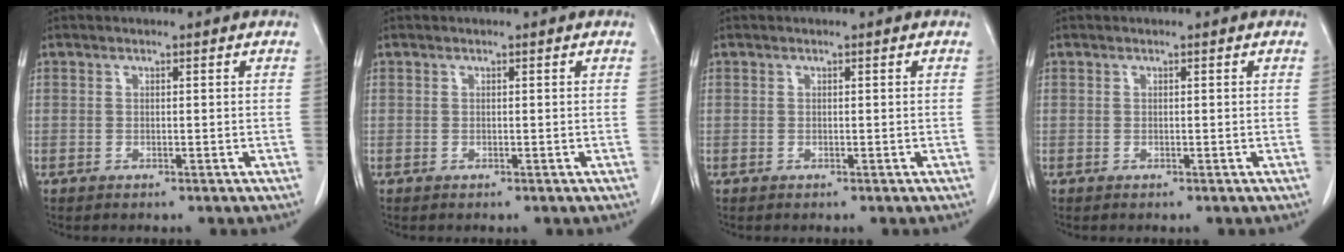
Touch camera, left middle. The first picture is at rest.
{"total": 0.0}
{"total": 0.0}
{"total": 0.0}